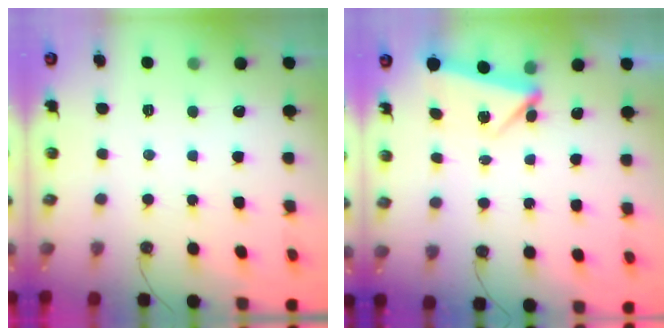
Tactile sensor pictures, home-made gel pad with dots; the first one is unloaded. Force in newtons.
{"total": 6.2, "press": 6.2, "slide": 0.3}